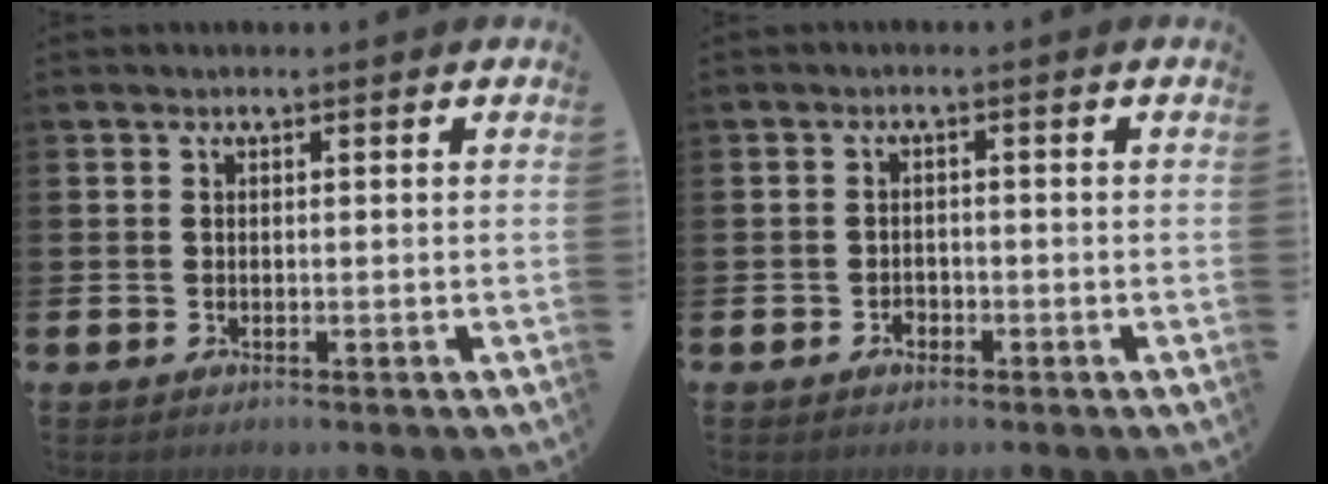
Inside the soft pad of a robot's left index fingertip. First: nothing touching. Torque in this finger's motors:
{"motor_torque": [-0.11, -0.16, 0.09, 0.00]}